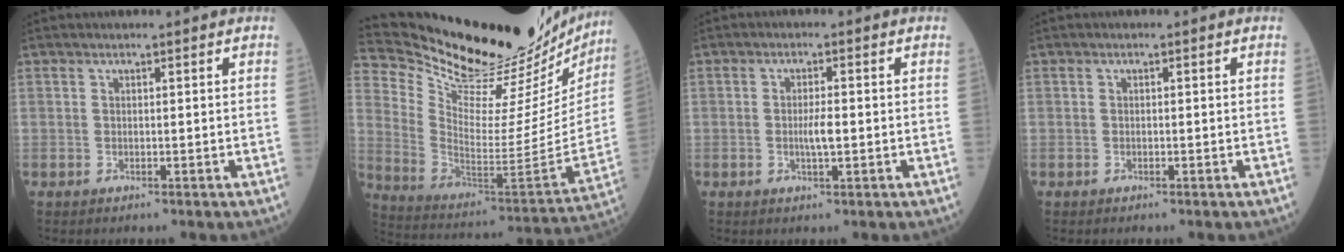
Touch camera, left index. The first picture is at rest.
{"total": 34.1, "force": [30.3, 6.8, 14.2], "torque": [-0.243, -0.099, 0.414]}
{"total": 2.5, "force": [-0.6, 0.3, 2.4], "torque": [-0.046, -0.004, -0.012]}
{"total": 0.0}